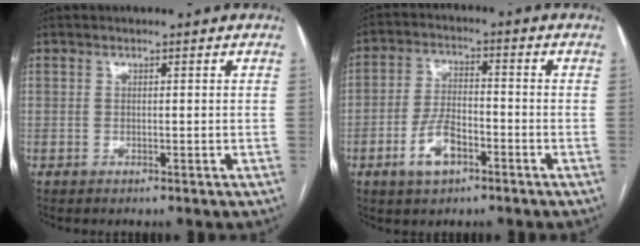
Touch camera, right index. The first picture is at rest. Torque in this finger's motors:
{"motor_torque": [-0.11, -0.07, -0.25, -0.12]}